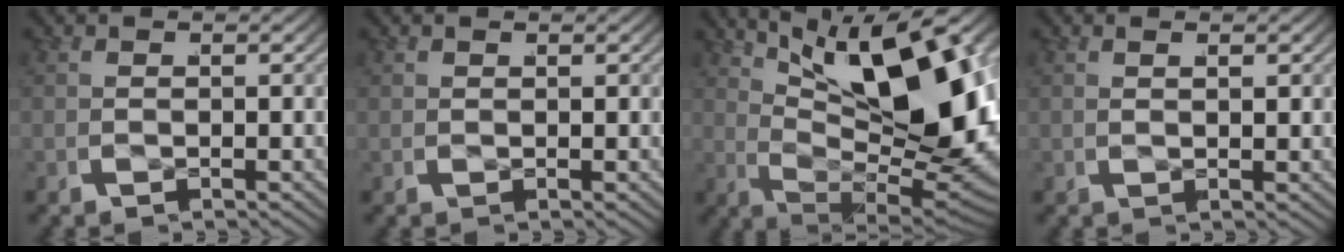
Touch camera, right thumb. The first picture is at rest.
{"total": 0.8, "force": [0.4, 0.5, 0.5], "torque": [-0.003, -0.005, 0.015]}
{"total": 16.3, "force": [2.4, 7.3, 14.3], "torque": [-0.215, -0.027, 0.062]}
{"total": 0.9, "force": [0.5, -0.1, 0.7], "torque": [-0.008, 0.003, 0.015]}